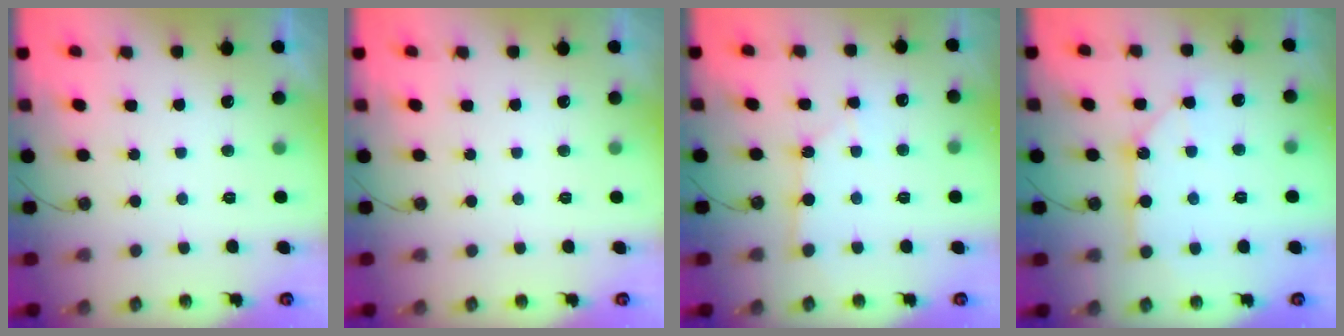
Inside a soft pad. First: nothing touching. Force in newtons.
{"total": 0.0}
{"total": 2.1, "press": 2.1, "slide": 0.3}
{"total": 10.7, "press": 10.7, "slide": 1.1}